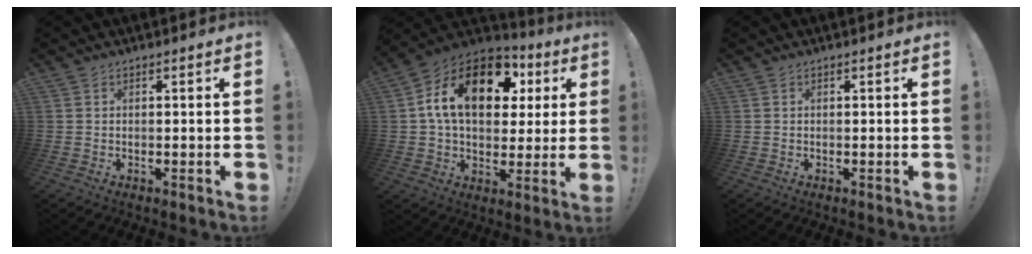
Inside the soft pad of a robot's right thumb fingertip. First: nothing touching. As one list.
[{"total": 19.5, "force": [5.9, 12.1, 14.0], "torque": [-0.233, -0.007, 0.100]}, {"total": 0.0}]